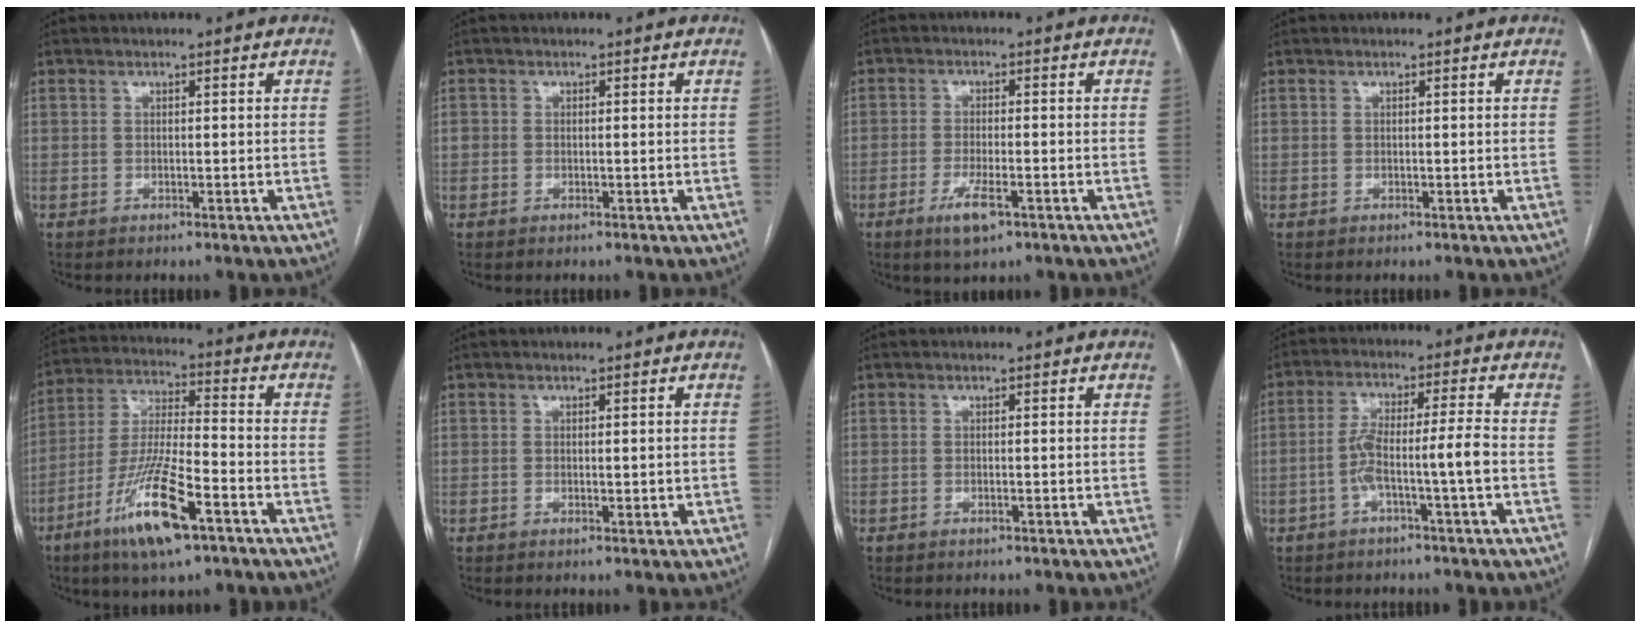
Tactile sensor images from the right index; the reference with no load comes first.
{"total": 0.9, "force": [-0.1, 0.8, 0.4], "torque": [-0.003, 0.008, -0.001]}
{"total": 5.2, "force": [-2.8, 1.1, 4.3], "torque": [-0.085, -0.007, -0.045]}
{"total": 0.0}
{"total": 14.2, "force": [-7.5, 2.1, 11.9], "torque": [-0.238, -0.019, -0.136]}
{"total": 1.0, "force": [-0.1, 0.5, 0.9], "torque": [-0.013, -0.002, 0.002]}
{"total": 0.0}
{"total": 6.8, "force": [-2.3, -0.7, 6.3], "torque": [-0.122, 0.021, -0.039]}